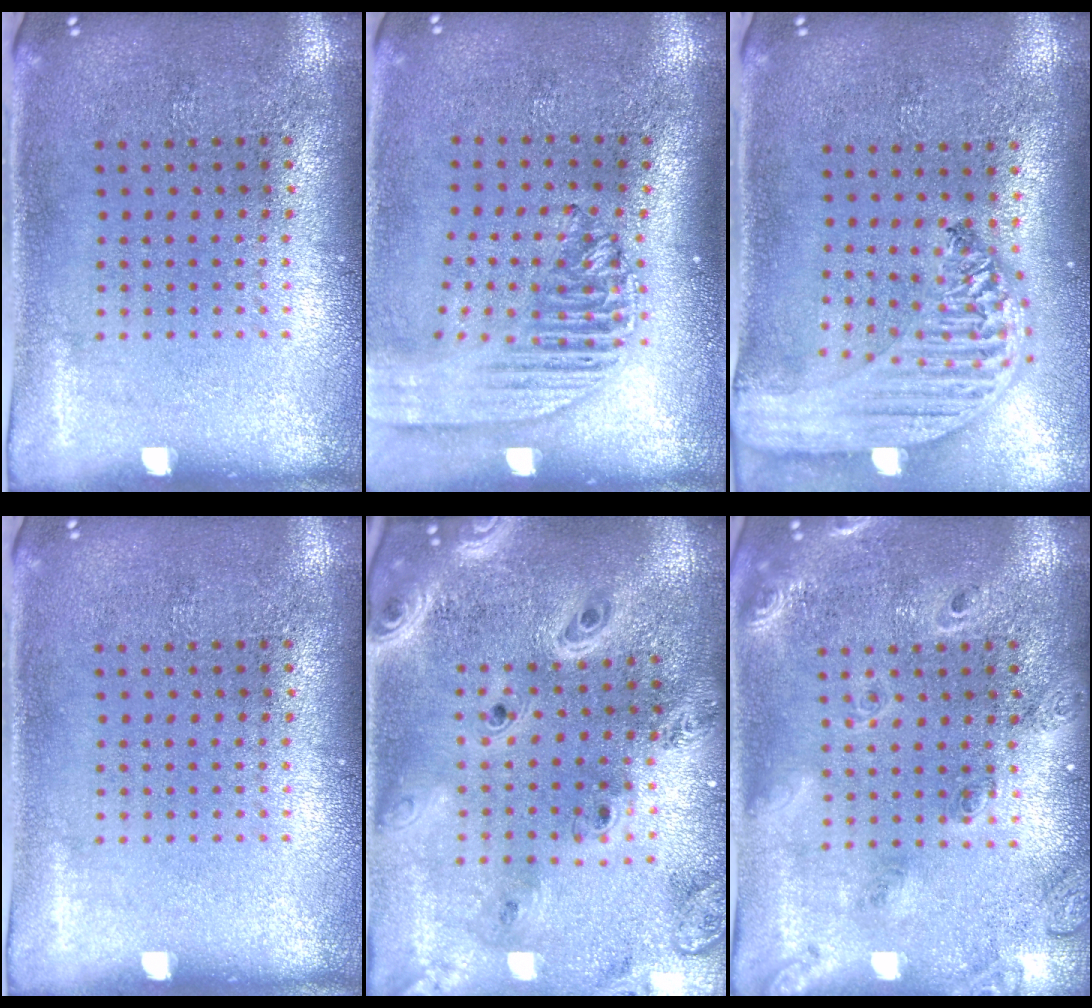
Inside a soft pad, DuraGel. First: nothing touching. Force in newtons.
{"total": 2.1, "press": 1.6, "slide": 1.3}
{"total": 3.0, "press": 2.4, "slide": 1.9}
{"total": 0.0}
{"total": 3.7, "press": 2.8, "slide": 2.4}
{"total": 1.8, "press": 1.7, "slide": 0.7}